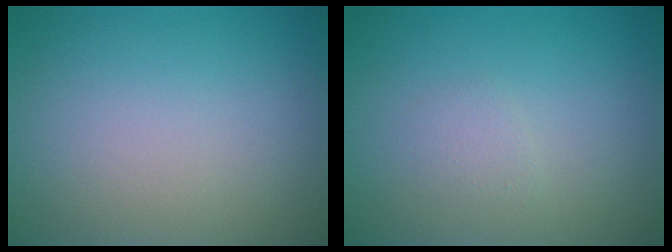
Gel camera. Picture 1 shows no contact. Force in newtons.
{"total": 0.9, "press": 0.9, "slide": 0.1}